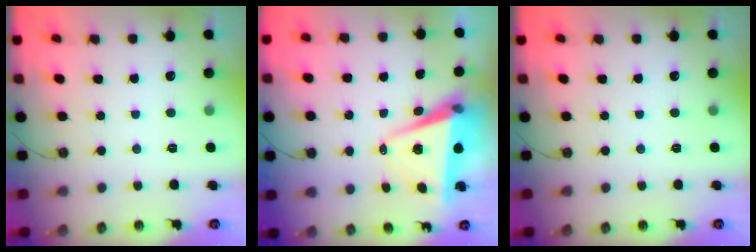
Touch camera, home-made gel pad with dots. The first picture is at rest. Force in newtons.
{"total": 7.2, "press": 5.6, "slide": 4.5}
{"total": 0.0}